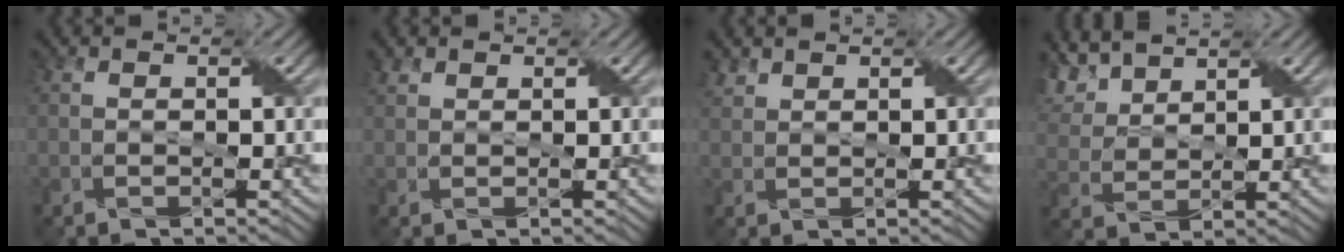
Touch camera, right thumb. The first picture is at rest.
{"total": 1.2, "force": [1.0, 0.7, 0.3], "torque": [-0.011, 0.007, 0.022]}
{"total": 1.6, "force": [1.4, 0.7, 0.3], "torque": [-0.012, 0.006, 0.033]}
{"total": 5.7, "force": [4.4, 2.5, 2.5], "torque": [-0.074, 0.004, 0.101]}